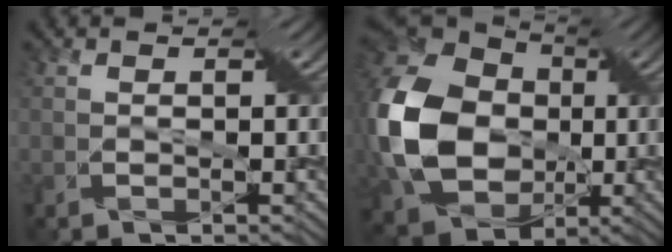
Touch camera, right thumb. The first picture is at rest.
{"total": 15.7, "force": [-1.4, 12.4, 9.6], "torque": [-0.255, -0.020, -0.029]}